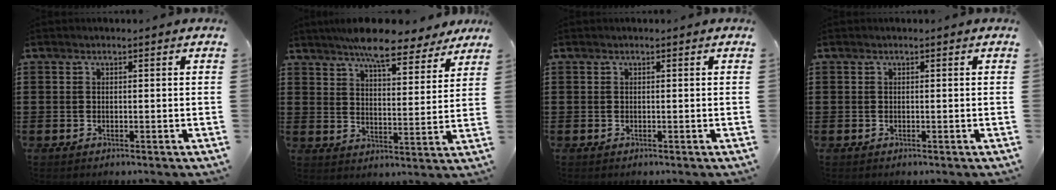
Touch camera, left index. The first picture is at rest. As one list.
[{"total": 8.6, "force": [7.4, 1.6, 4.0], "torque": [-0.076, -0.030, 0.132]}, {"total": 0.0}, {"total": 0.0}]